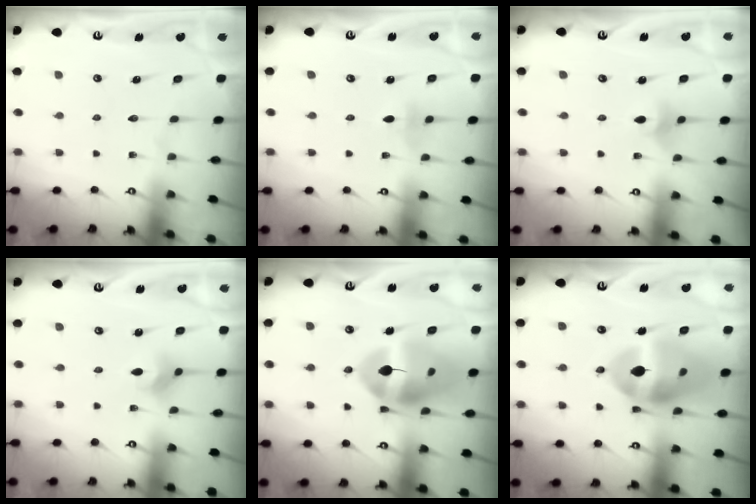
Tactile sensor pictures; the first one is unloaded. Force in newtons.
{"total": 2.4, "press": 2.3, "slide": 0.7}
{"total": 4.2, "press": 4.1, "slide": 0.8}
{"total": 2.9, "press": 2.9, "slide": 0.7}
{"total": 16.2, "press": 16.1, "slide": 1.8}
{"total": 17.9, "press": 17.8, "slide": 2.0}